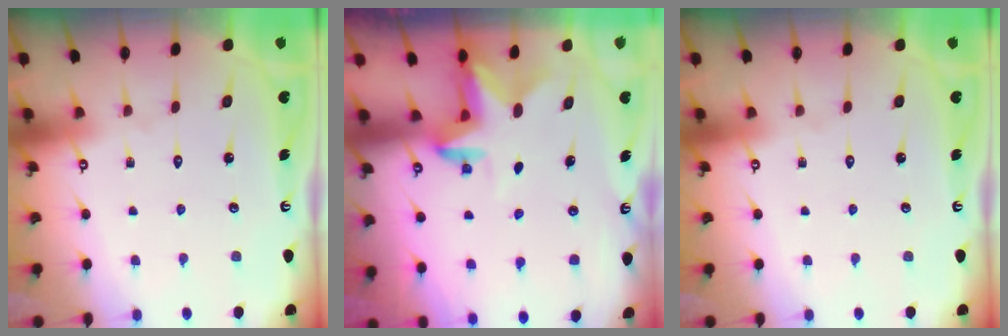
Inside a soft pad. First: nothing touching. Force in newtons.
{"total": 2.9, "press": 2.8, "slide": 0.5}
{"total": 0.0}